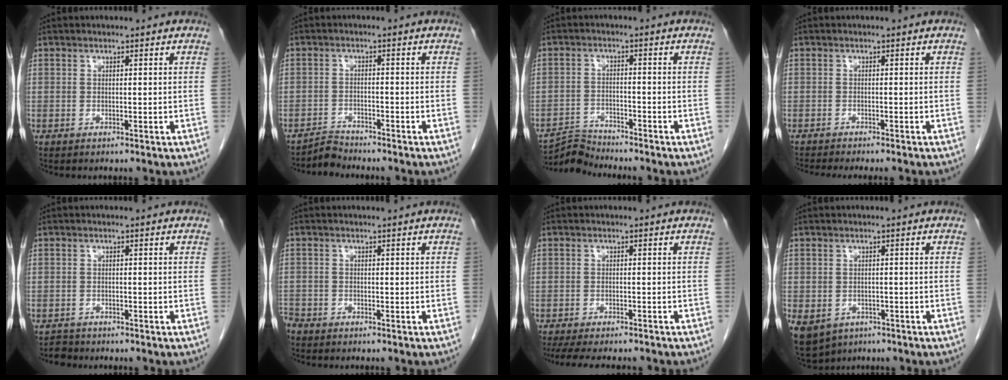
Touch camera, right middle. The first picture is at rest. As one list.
[{"total": 2.3, "force": [-2.2, -0.1, -0.7], "torque": [0.017, -0.012, -0.038]}, {"total": 3.9, "force": [-3.7, -0.6, -1.1], "torque": [0.018, -0.010, -0.068]}, {"total": 7.2, "force": [-6.4, 0.5, 3.2], "torque": [-0.028, -0.010, -0.092]}, {"total": 1.3, "force": [-1.2, 0.4, -0.4], "torque": [0.000, -0.002, -0.020]}, {"total": 2.7, "force": [-2.4, 1.1, 0.6], "torque": [-0.011, -0.002, -0.043]}, {"total": 11.5, "force": [-10.0, 2.5, 5.2], "torque": [-0.081, -0.012, -0.134]}, {"total": 14.5, "force": [-7.0, 11.4, 5.6], "torque": [-0.179, -0.012, -0.084]}]